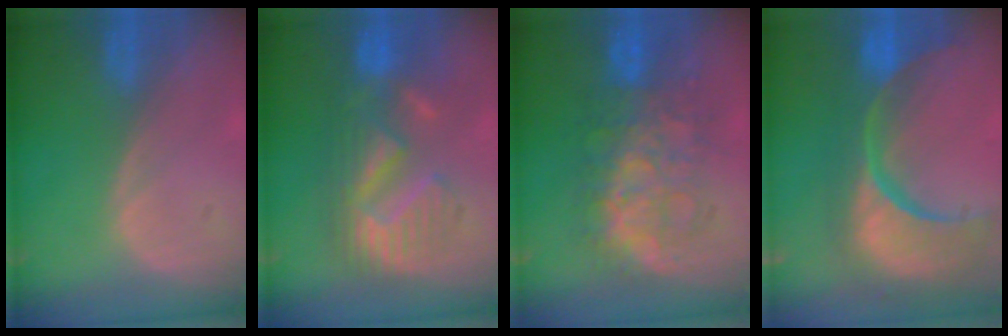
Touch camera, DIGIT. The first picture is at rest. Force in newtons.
{"total": 8.9, "press": 8.9, "slide": 0.0}
{"total": 8.9, "press": 8.9, "slide": 0.4}
{"total": 15.3, "press": 12.1, "slide": 9.4}